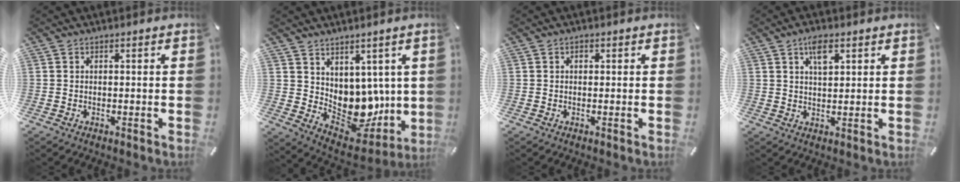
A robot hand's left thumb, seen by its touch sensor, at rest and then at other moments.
{"total": 9.6, "force": [2.4, 8.4, 4.1], "torque": [-0.048, -0.057, 0.067]}
{"total": 0.9, "force": [0.2, 0.7, 0.5], "torque": [-0.002, 0.000, 0.001]}
{"total": 5.2, "force": [2.7, 2.4, 3.7], "torque": [-0.065, -0.002, 0.045]}